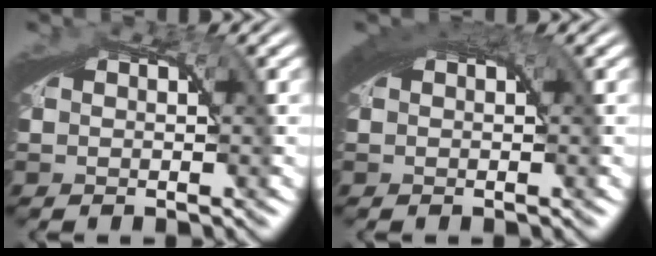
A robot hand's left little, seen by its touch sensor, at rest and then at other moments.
{"total": 2.6, "force": [1.3, 0.7, 2.2], "torque": [-0.027, 0.011, 0.016]}